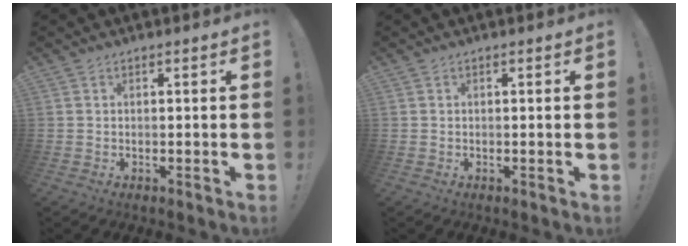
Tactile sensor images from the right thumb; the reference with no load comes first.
{"total": 0.0}